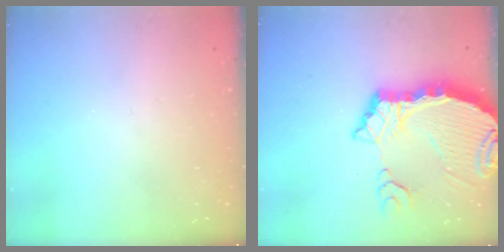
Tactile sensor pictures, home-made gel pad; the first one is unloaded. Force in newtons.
{"total": 10.4, "press": 10.3, "slide": 1.3}